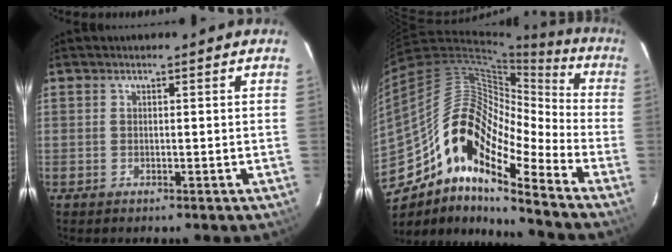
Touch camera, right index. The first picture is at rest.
{"total": 18.8, "force": [-11.2, 6.1, 13.8], "torque": [-0.224, -0.003, -0.227]}